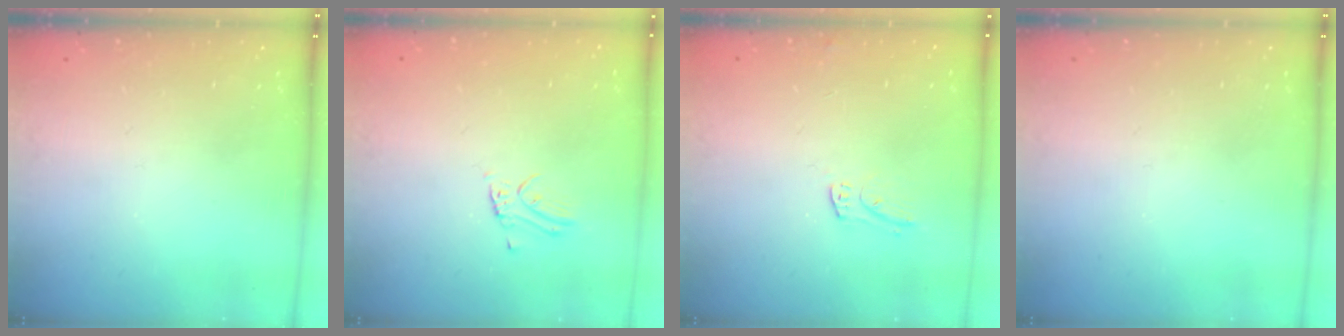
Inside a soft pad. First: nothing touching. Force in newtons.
{"total": 1.8, "press": 1.8, "slide": 0.1}
{"total": 5.5, "press": 5.5, "slide": 0.1}
{"total": 0.0}